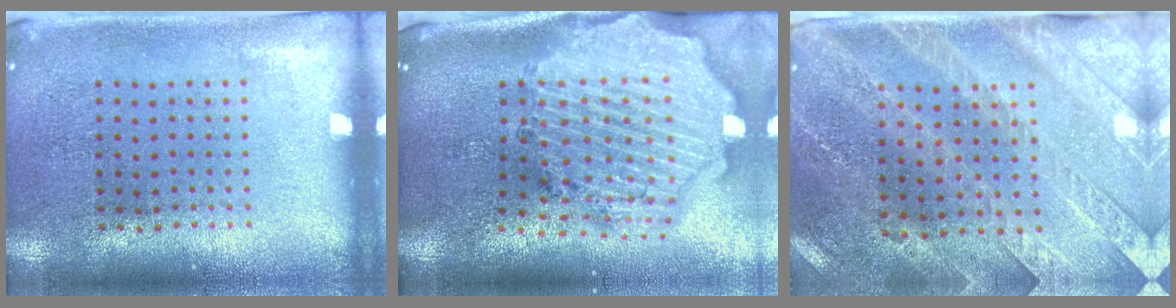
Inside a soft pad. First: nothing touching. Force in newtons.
{"total": 4.1, "press": 3.3, "slide": 2.4}
{"total": 2.9, "press": 2.7, "slide": 1.1}